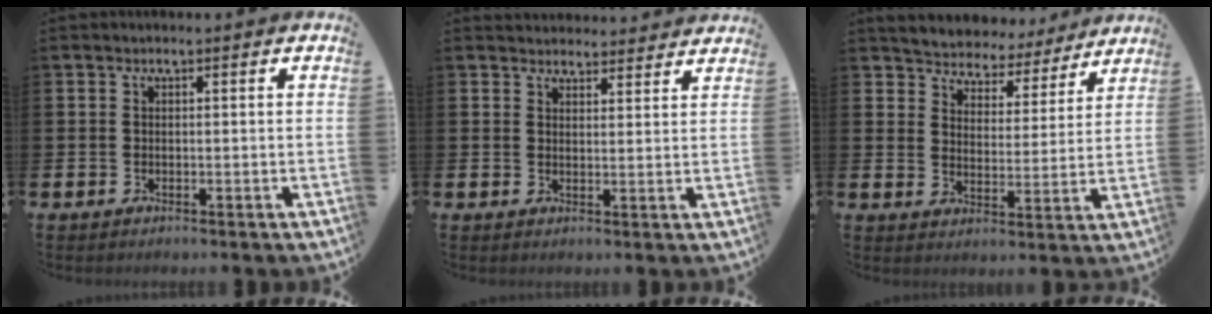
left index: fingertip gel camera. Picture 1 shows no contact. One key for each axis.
{"total": 3.5, "fx": 3.4, "fy": 0.9, "fz": -0.2, "tx": 0.004, "ty": -0.019, "tz": 0.062}
{"total": 5.3, "fx": 5.0, "fy": 1.6, "fz": -0.1, "tx": -0.025, "ty": -0.047, "tz": 0.084}